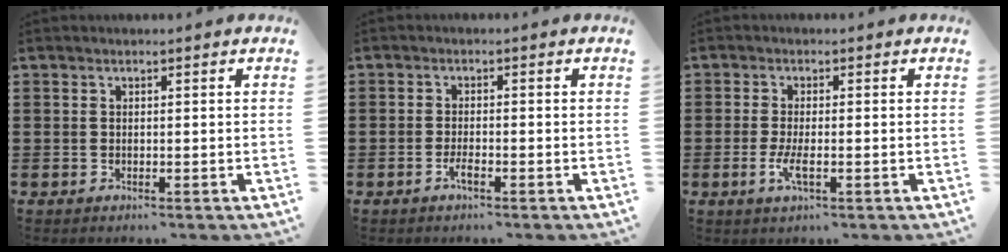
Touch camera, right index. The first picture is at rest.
{"total": 2.0, "force": [-1.2, 0.3, 1.6], "torque": [-0.036, -0.005, -0.023]}
{"total": 3.4, "force": [-1.1, 0.7, 3.2], "torque": [-0.075, -0.010, -0.025]}